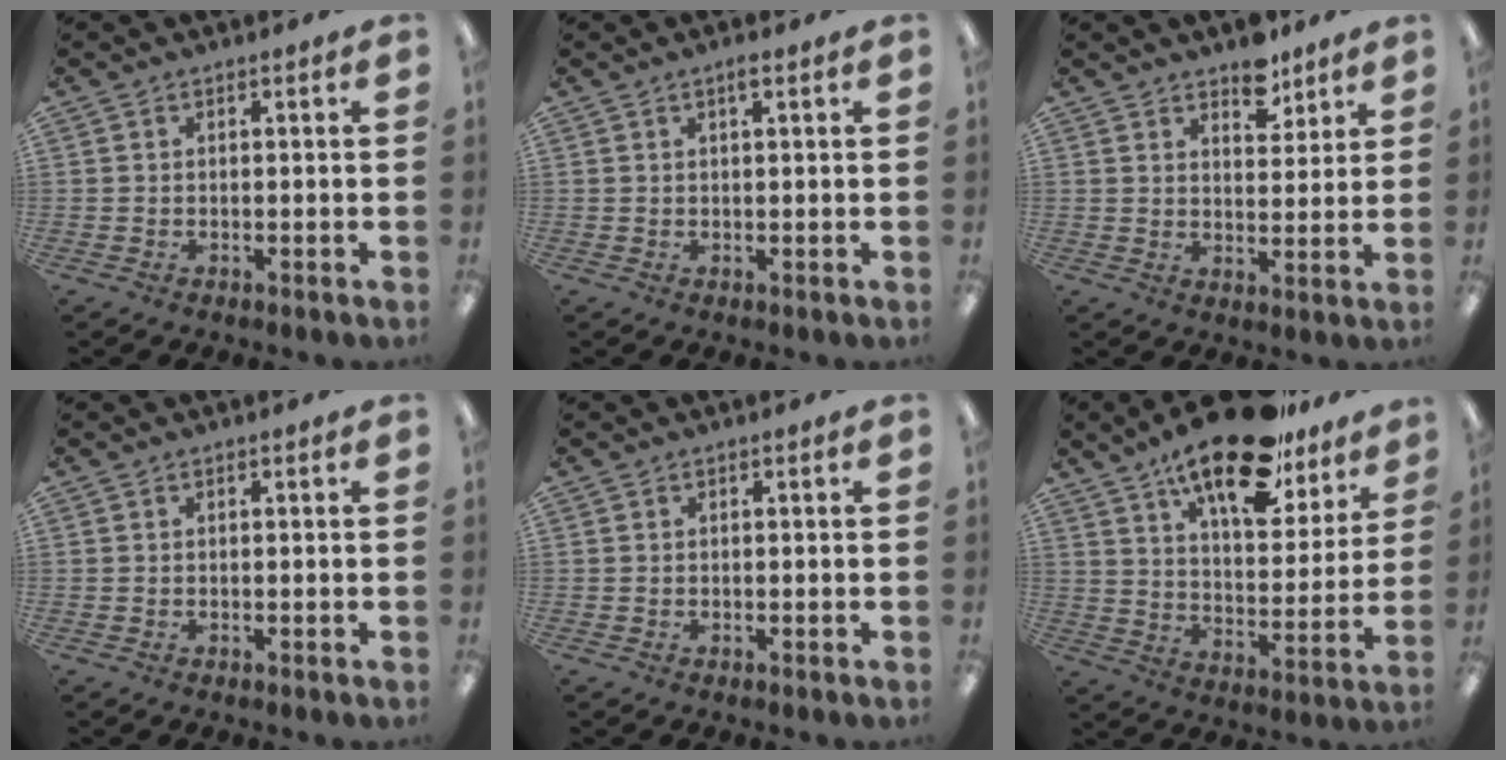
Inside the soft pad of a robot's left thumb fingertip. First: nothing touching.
{"total": 1.6, "force": [1.0, 0.2, 1.3], "torque": [-0.019, -0.001, 0.014]}
{"total": 6.6, "force": [5.4, 3.1, 2.3], "torque": [-0.012, -0.034, 0.092]}
{"total": 0.0}
{"total": 0.0}
{"total": 20.3, "force": [15.0, 7.4, 11.4], "torque": [-0.182, -0.086, 0.253]}